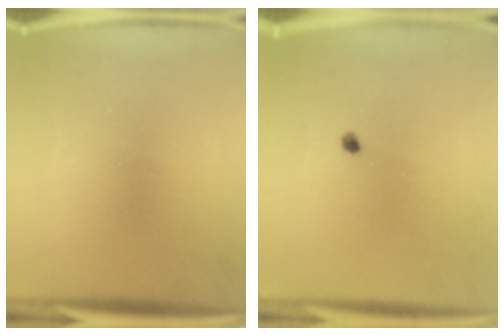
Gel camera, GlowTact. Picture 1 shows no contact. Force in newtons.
{"total": 0.9}